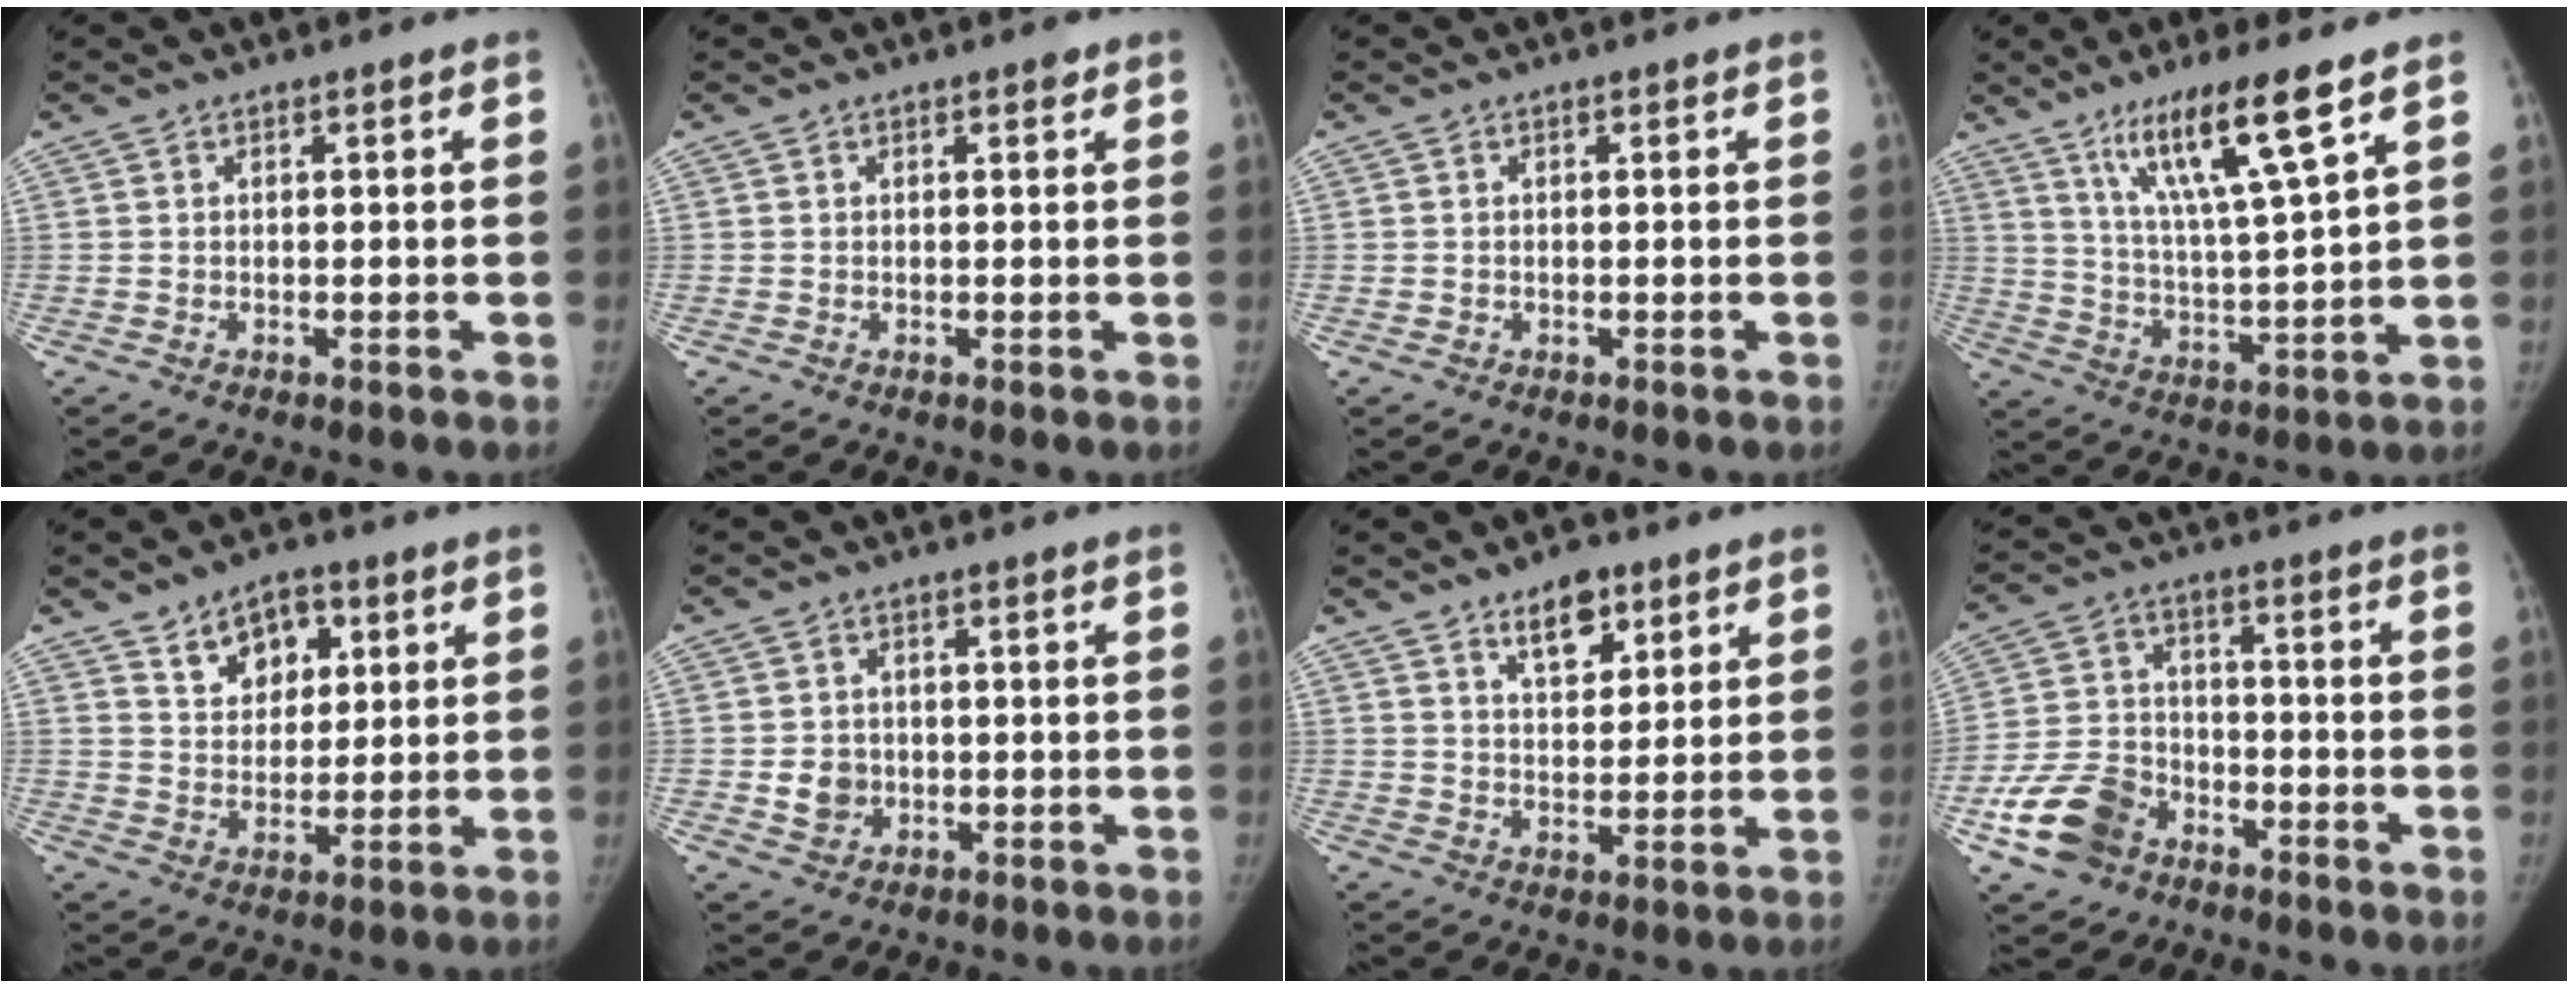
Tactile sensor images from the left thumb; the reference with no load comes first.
{"total": 0.9, "force": [0.6, 0.4, 0.5], "torque": [-0.004, -0.002, 0.006]}
{"total": 0.6, "force": [-0.2, 0.6, 0.0], "torque": [0.001, 0.004, -0.005]}
{"total": 13.9, "force": [8.3, 1.0, 11.1], "torque": [-0.200, -0.044, 0.155]}
{"total": 8.5, "force": [4.1, 5.9, 4.4], "torque": [-0.030, -0.020, 0.068]}
{"total": 4.3, "force": [-0.6, 3.9, 1.8], "torque": [-0.014, 0.004, -0.006]}
{"total": 7.4, "force": [4.6, 3.9, 4.2], "torque": [-0.038, -0.027, 0.073]}
{"total": 11.8, "force": [-6.5, 8.4, 5.2], "torque": [-0.089, 0.035, -0.122]}